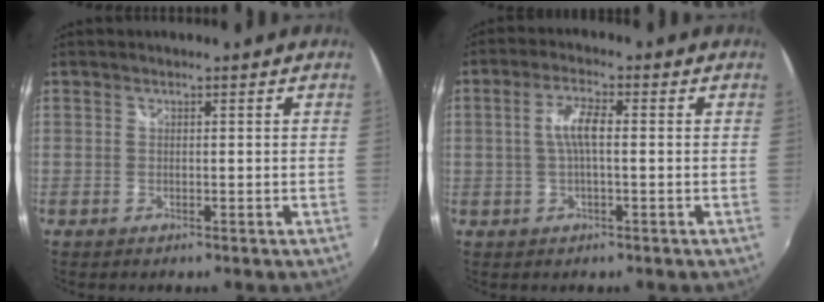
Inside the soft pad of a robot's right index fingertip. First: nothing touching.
{"total": 4.7, "force": [0.0, 1.0, 4.6], "torque": [-0.089, 0.007, 0.002]}